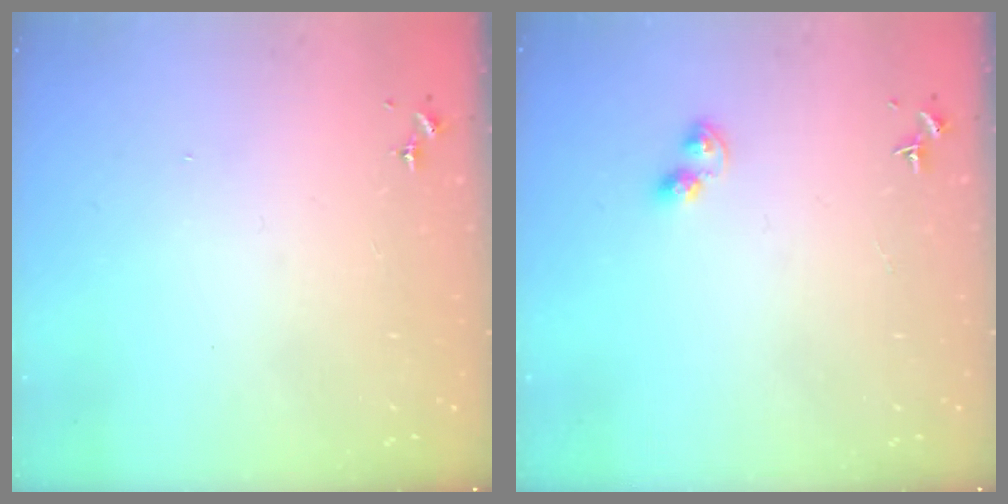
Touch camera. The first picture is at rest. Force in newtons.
{"total": 3.7, "press": 3.7, "slide": 0.4}